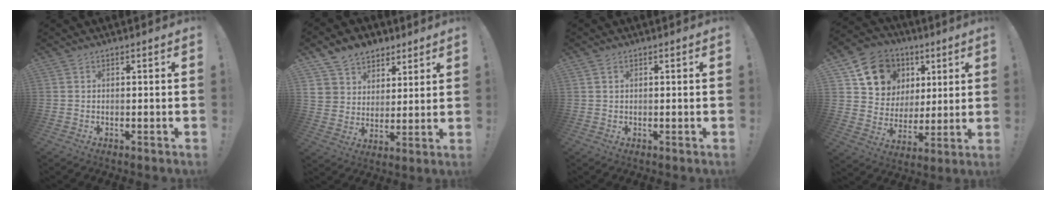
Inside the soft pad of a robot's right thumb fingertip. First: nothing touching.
{"total": 8.6, "force": [5.4, 6.6, 1.1], "torque": [-0.014, -0.045, 0.107]}
{"total": 1.0, "force": [0.7, 0.7, 0.4], "torque": [-0.002, -0.001, 0.011]}
{"total": 15.1, "force": [8.1, 12.0, 4.4], "torque": [-0.064, -0.041, 0.171]}